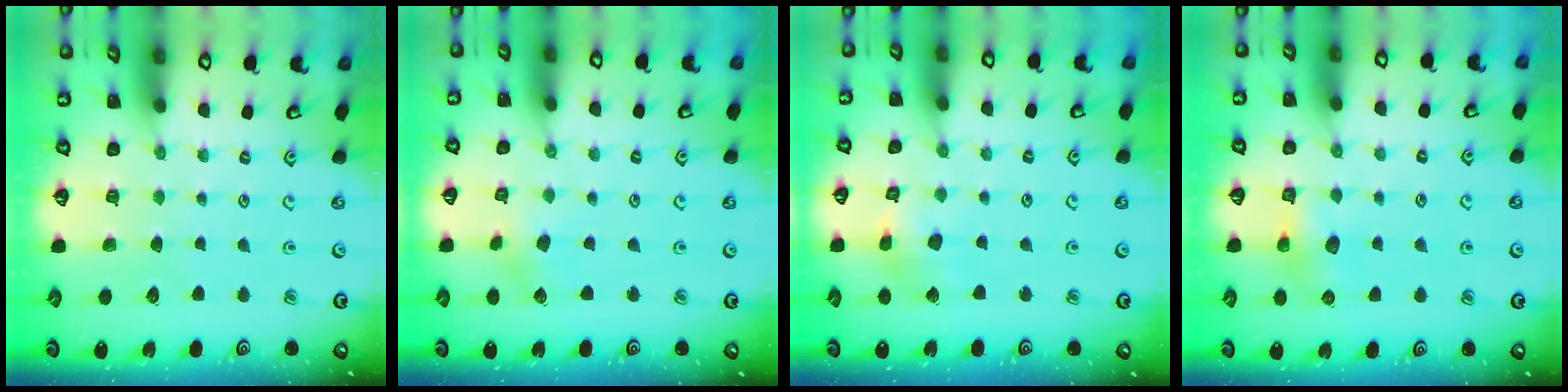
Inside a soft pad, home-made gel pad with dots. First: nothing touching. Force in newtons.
{"total": 2.7, "press": 2.7, "slide": 0.4}
{"total": 6.5, "press": 6.5, "slide": 0.4}
{"total": 6.0, "press": 5.9, "slide": 0.8}